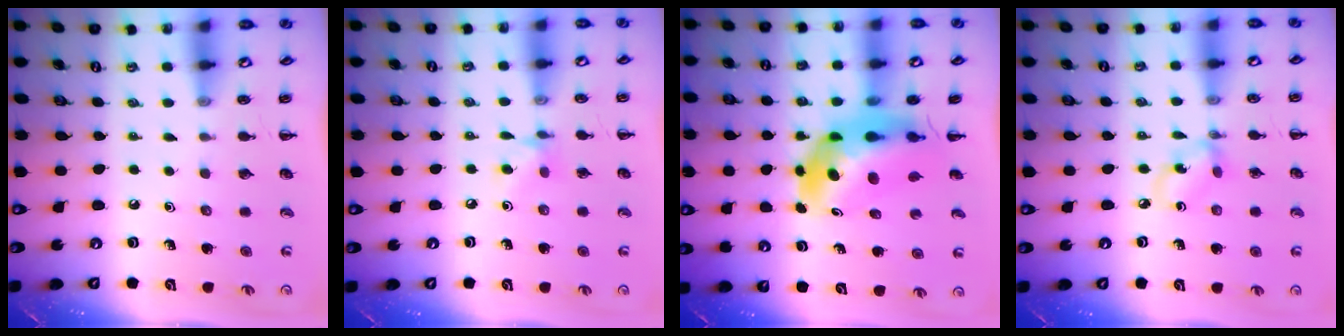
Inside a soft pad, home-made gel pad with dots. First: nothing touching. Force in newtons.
{"total": 5.5, "press": 5.4, "slide": 0.9}
{"total": 10.1, "press": 9.6, "slide": 3.3}
{"total": 4.4, "press": 4.3, "slide": 0.8}